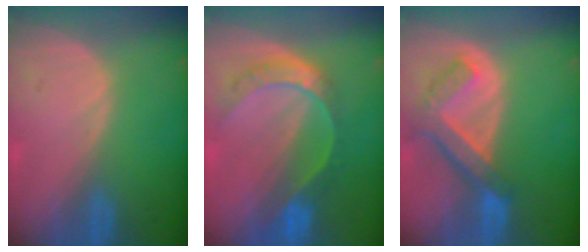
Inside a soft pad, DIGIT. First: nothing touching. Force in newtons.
{"total": 7.7, "press": 6.4, "slide": 4.3}
{"total": 7.7, "press": 6.6, "slide": 3.9}